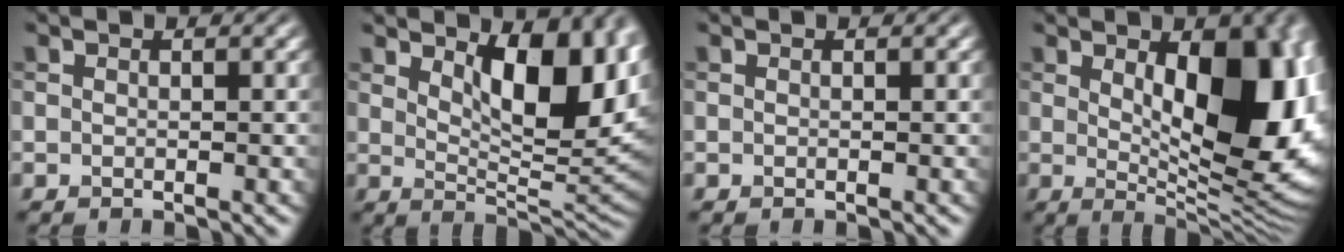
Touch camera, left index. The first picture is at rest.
{"total": 10.5, "force": [3.8, 4.3, 8.8], "torque": [-0.123, -0.002, 0.061]}
{"total": 0.0}
{"total": 13.2, "force": [1.4, 5.8, 11.7], "torque": [-0.136, -0.009, 0.030]}